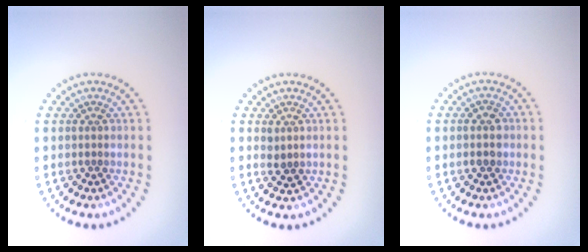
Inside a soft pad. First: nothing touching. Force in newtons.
{"total": 1.1, "press": 1.0, "slide": 0.4}
{"total": 1.4, "press": 1.4, "slide": 0.2}